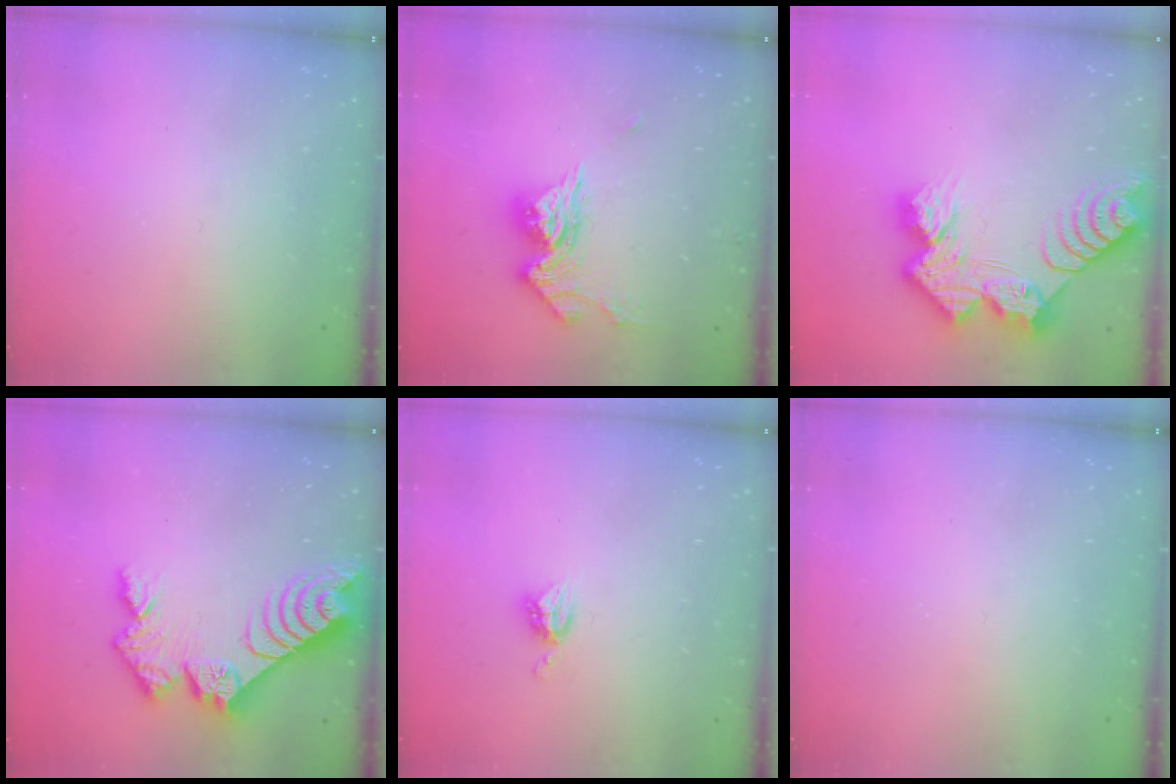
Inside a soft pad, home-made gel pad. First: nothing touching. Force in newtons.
{"total": 12.0, "press": 11.9, "slide": 1.1}
{"total": 16.2, "press": 16.1, "slide": 1.3}
{"total": 12.3, "press": 12.3, "slide": 1.1}
{"total": 4.8, "press": 4.8, "slide": 0.2}
{"total": 0.0}